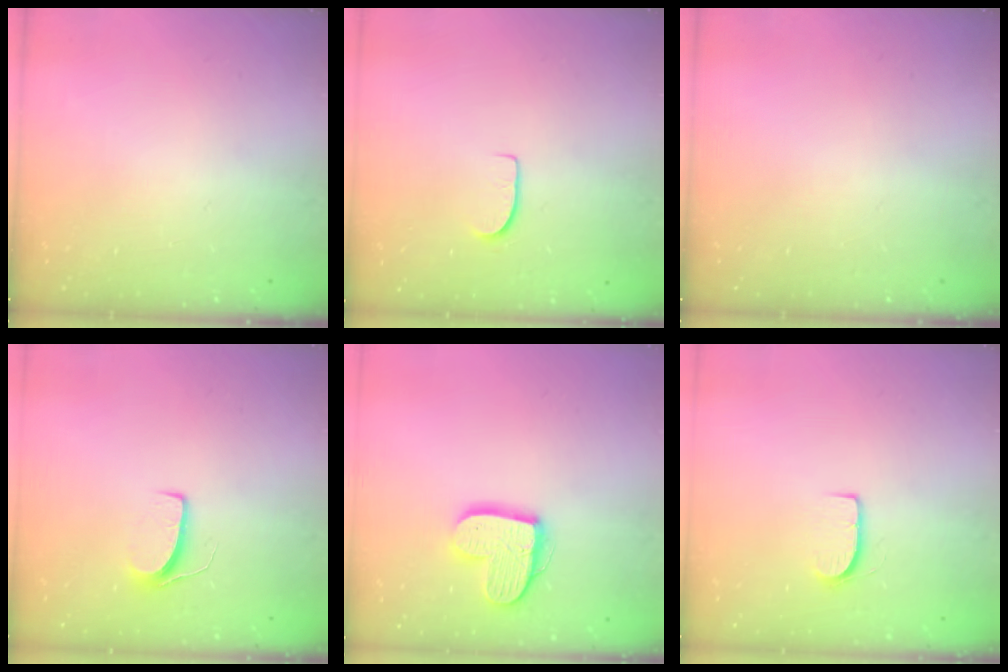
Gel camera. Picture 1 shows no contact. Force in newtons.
{"total": 6.1, "press": 6.1, "slide": 0.5}
{"total": 0.0}
{"total": 6.8, "press": 6.7, "slide": 0.5}
{"total": 14.1, "press": 14.0, "slide": 1.1}
{"total": 7.0, "press": 7.0, "slide": 0.5}